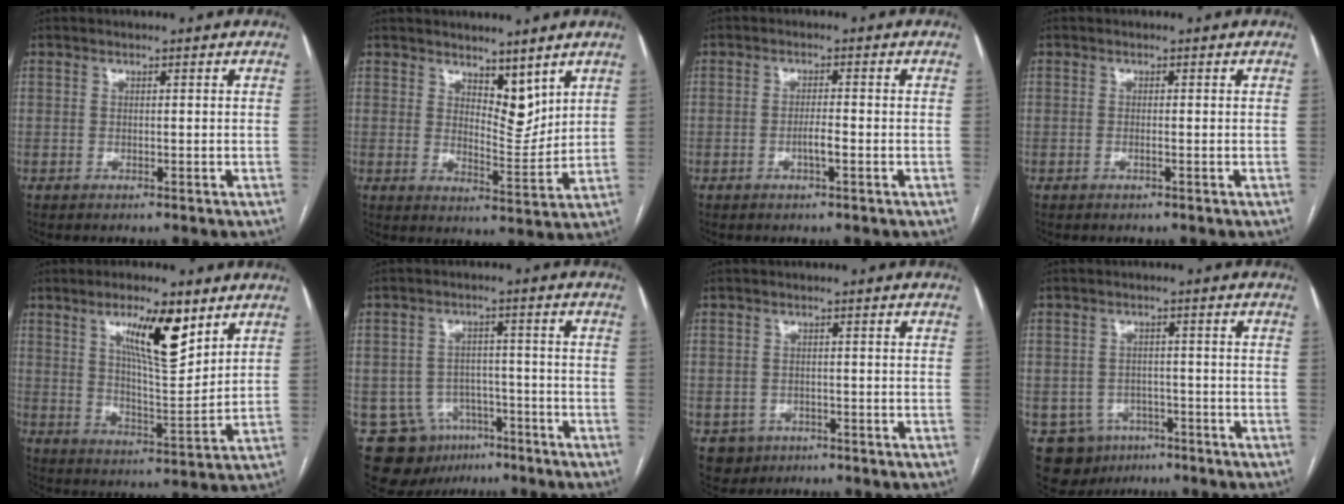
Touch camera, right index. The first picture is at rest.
{"total": 5.8, "force": [4.3, 2.5, 3.1], "torque": [-0.046, -0.008, 0.078]}
{"total": 2.3, "force": [-0.9, 0.3, 2.1], "torque": [-0.036, 0.002, -0.014]}
{"total": 0.7, "force": [-0.3, 0.0, 0.6], "torque": [-0.014, 0.000, -0.003]}
{"total": 11.1, "force": [6.1, 2.4, 9.0], "torque": [-0.154, -0.003, 0.105]}
{"total": 10.6, "force": [-5.8, 8.2, 3.2], "torque": [-0.054, 0.018, -0.079]}
{"total": 3.7, "force": [-1.7, 3.3, 0.3], "torque": [-0.001, 0.008, -0.021]}
{"total": 8.5, "force": [-4.2, 7.1, 1.8], "torque": [-0.041, 0.010, -0.050]}